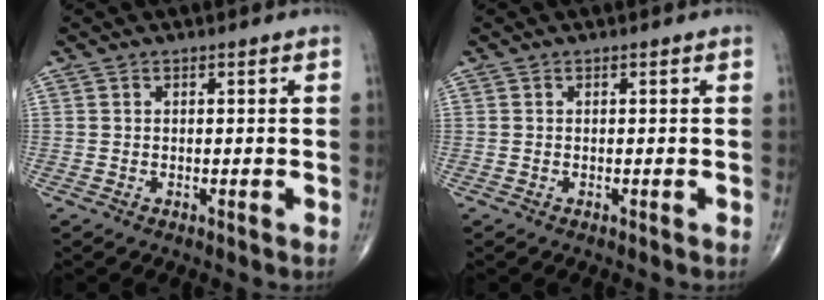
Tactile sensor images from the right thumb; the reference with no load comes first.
{"total": 0.0}